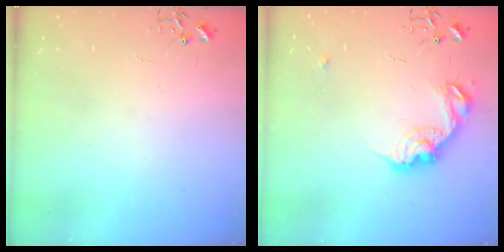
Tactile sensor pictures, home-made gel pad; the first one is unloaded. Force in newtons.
{"total": 13.8, "press": 13.8, "slide": 0.4}